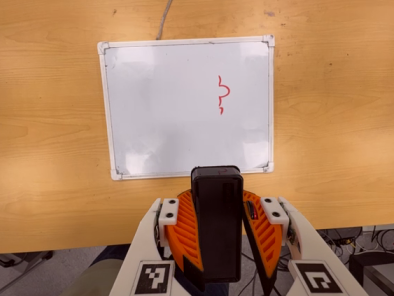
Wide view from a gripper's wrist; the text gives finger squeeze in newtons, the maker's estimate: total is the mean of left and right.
{"total": 9.7, "left": 9.8, "right": 9.6}